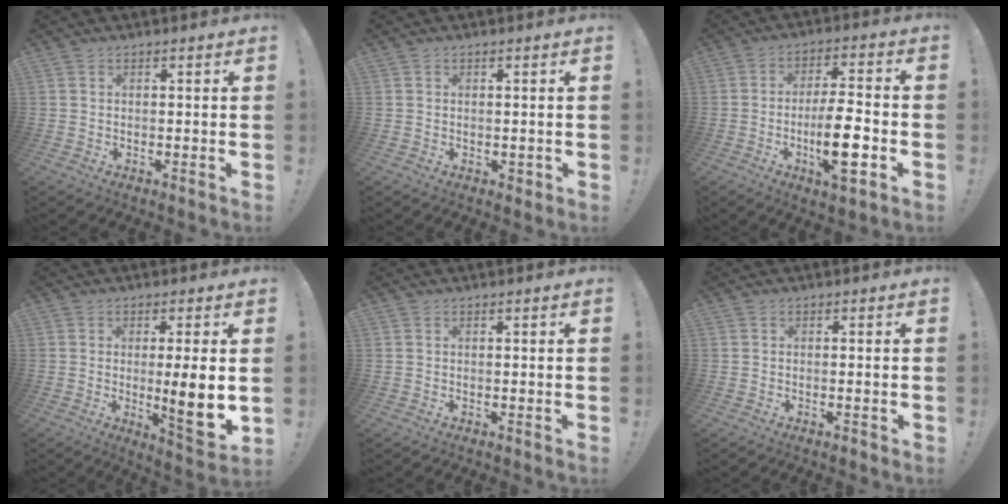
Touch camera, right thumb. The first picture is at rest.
{"total": 1.5, "force": [0.0, 1.2, 0.9], "torque": [-0.012, 0.003, 0.001]}
{"total": 13.6, "force": [-3.9, 3.4, 12.6], "torque": [-0.214, 0.006, -0.068]}
{"total": 10.7, "force": [-0.4, 1.3, 10.6], "torque": [-0.152, -0.013, -0.007]}
{"total": 0.0}
{"total": 1.1, "force": [-0.6, -0.2, 0.9], "torque": [-0.022, 0.002, -0.011]}